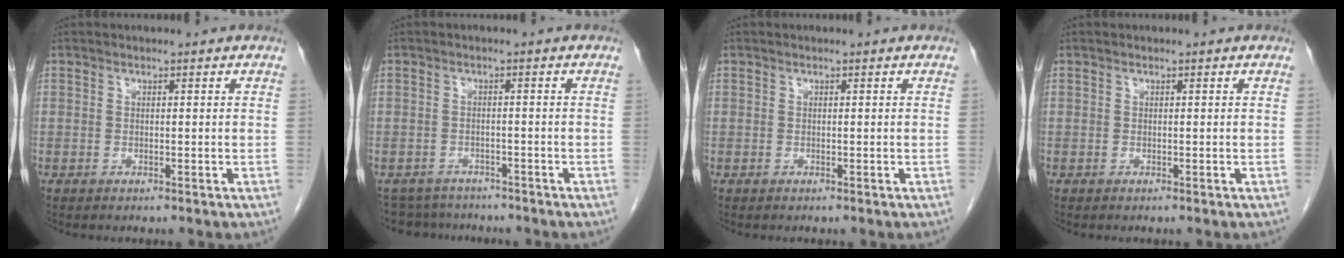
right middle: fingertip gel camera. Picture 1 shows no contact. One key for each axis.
{"total": 6.3, "fx": -5.8, "fy": 2.4, "fz": 0.2, "tx": -0.004, "ty": 0.006, "tz": -0.083}
{"total": 0.0}
{"total": 0.0}